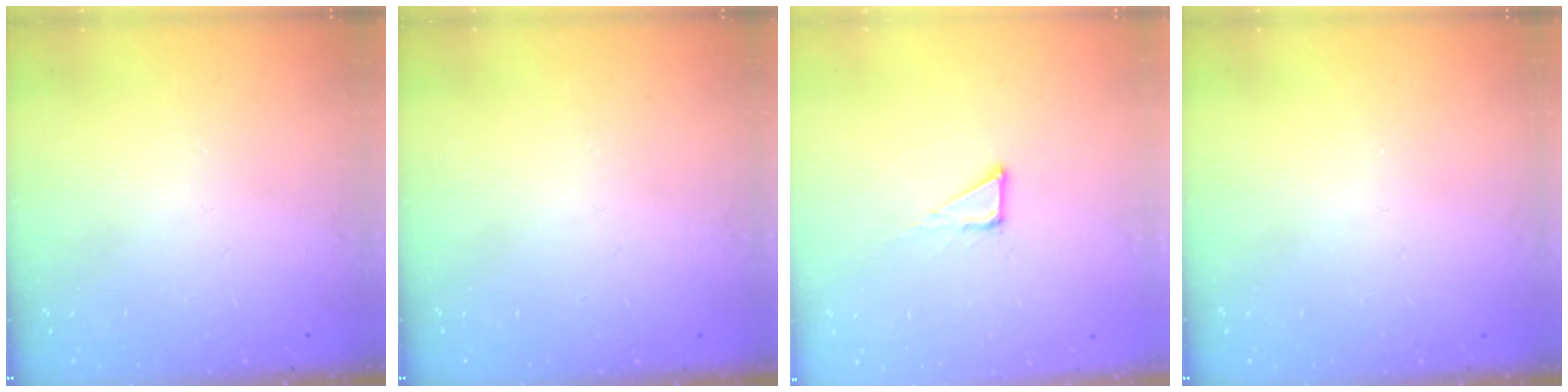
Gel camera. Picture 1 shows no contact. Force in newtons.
{"total": 0.0}
{"total": 1.9, "press": 1.9, "slide": 0.1}
{"total": 0.0}